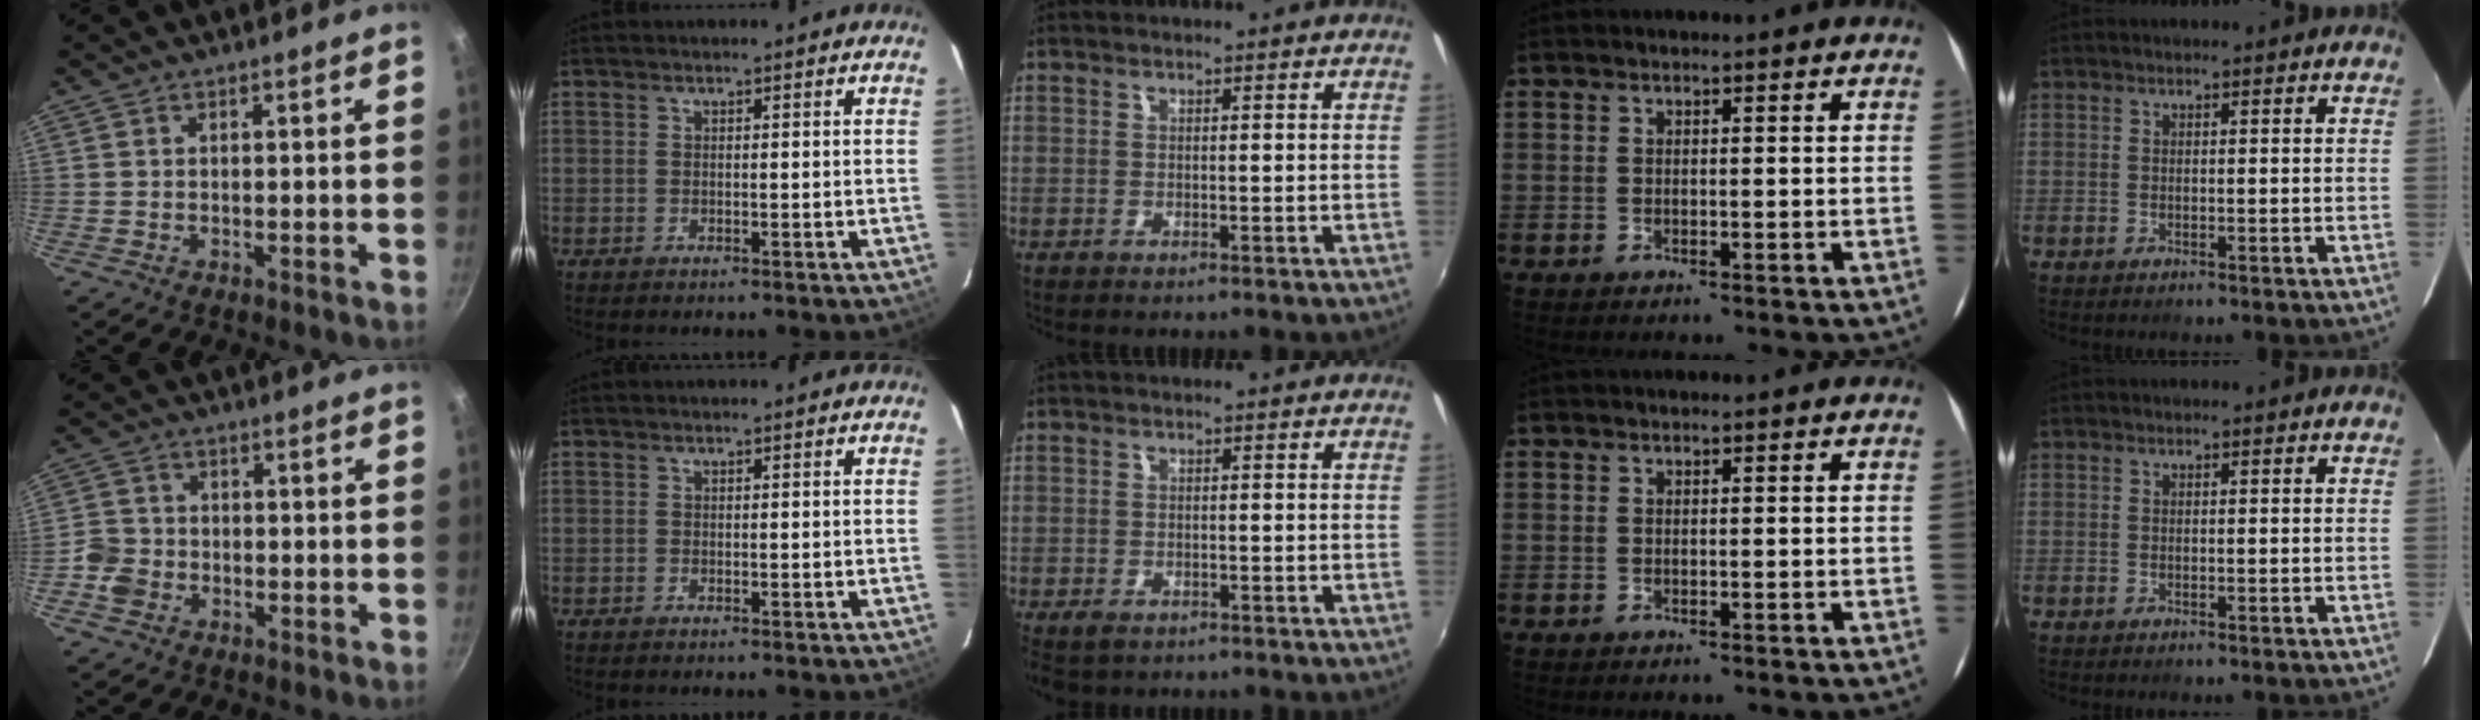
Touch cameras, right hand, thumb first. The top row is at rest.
{"thumb": {"total": 4.8, "force": [-1.9, 4.1, 1.6], "torque": [-0.017, 0.021, -0.043]}, "middle": {"total": 3.2, "force": [-2.2, 1.7, 1.5], "torque": [-0.035, -0.012, -0.036]}}